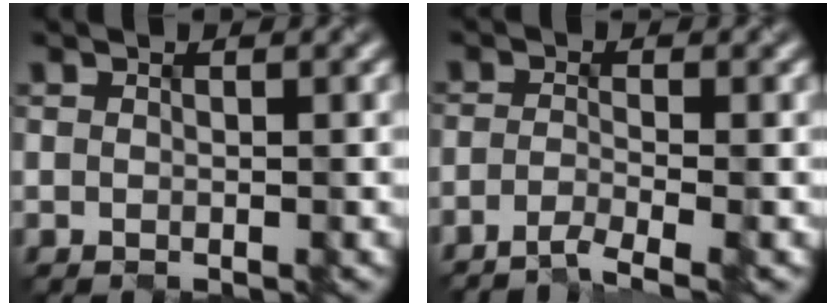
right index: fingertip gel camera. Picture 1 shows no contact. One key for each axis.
{"total": 2.6, "fx": -2.1, "fy": 0.2, "fz": 1.5, "tx": -0.026, "ty": -0.004, "tz": -0.049}